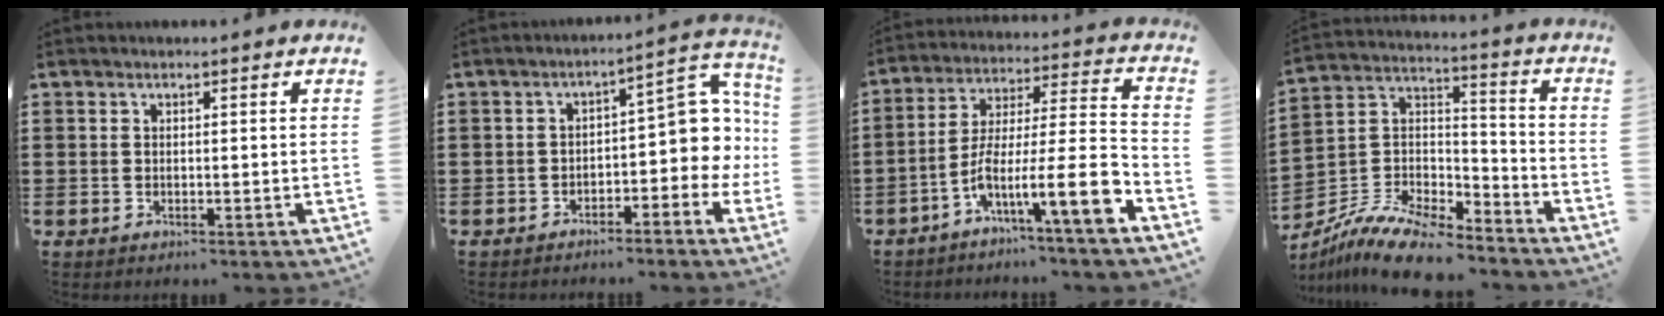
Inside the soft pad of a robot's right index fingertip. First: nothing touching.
{"total": 6.2, "force": [-1.2, 3.5, 5.0], "torque": [-0.066, -0.013, -0.030]}
{"total": 11.9, "force": [-6.3, 1.3, 10.1], "torque": [-0.184, -0.010, -0.121]}
{"total": 11.3, "force": [-9.9, 2.9, 4.7], "torque": [-0.104, 0.026, -0.198]}